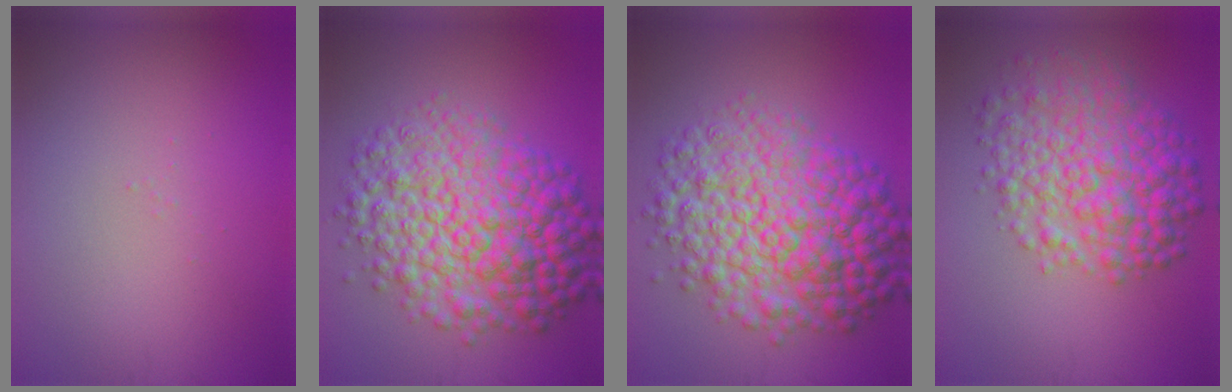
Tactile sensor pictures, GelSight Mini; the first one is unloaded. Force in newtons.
{"total": 11.0, "press": 11.0, "slide": 0.1}
{"total": 11.0, "press": 11.0, "slide": 0.1}
{"total": 7.5, "press": 7.5, "slide": 0.1}